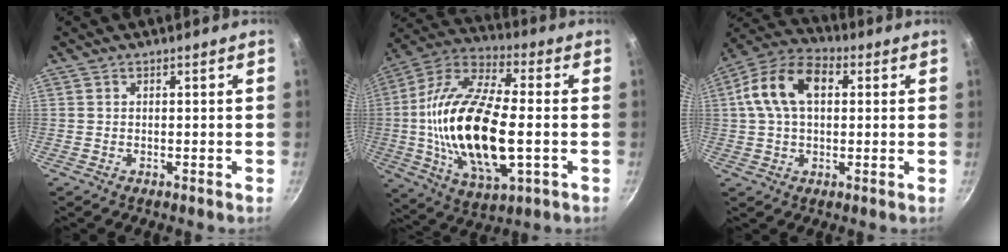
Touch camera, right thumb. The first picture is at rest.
{"total": 24.3, "force": [-2.0, 10.6, 21.8], "torque": [-0.423, 0.015, -0.047]}
{"total": 13.2, "force": [2.7, 8.3, 9.9], "torque": [-0.166, 0.026, 0.029]}